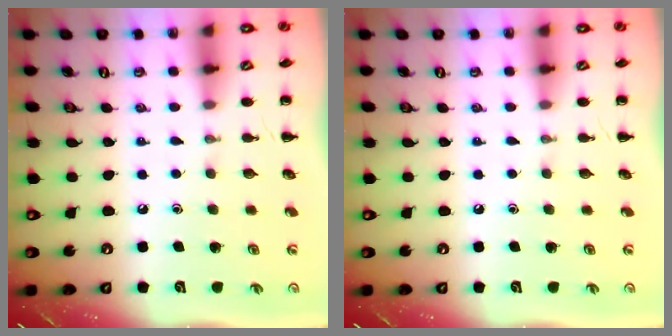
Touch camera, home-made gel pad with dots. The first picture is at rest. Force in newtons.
{"total": 0.0}